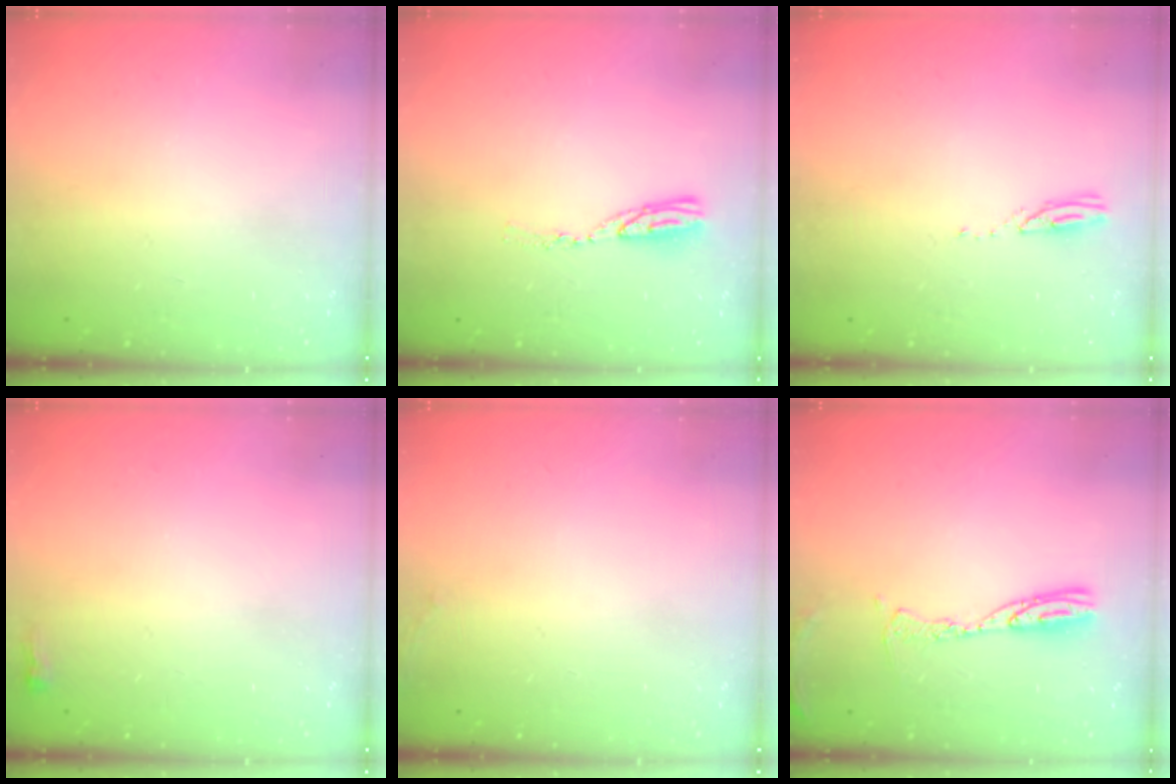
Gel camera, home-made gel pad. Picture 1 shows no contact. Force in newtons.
{"total": 5.9, "press": 5.9, "slide": 0.5}
{"total": 3.0, "press": 3.0, "slide": 0.1}
{"total": 2.2, "press": 2.2, "slide": 0.6}
{"total": 7.0, "press": 4.6, "slide": 5.3}
{"total": 9.5, "press": 9.4, "slide": 0.9}